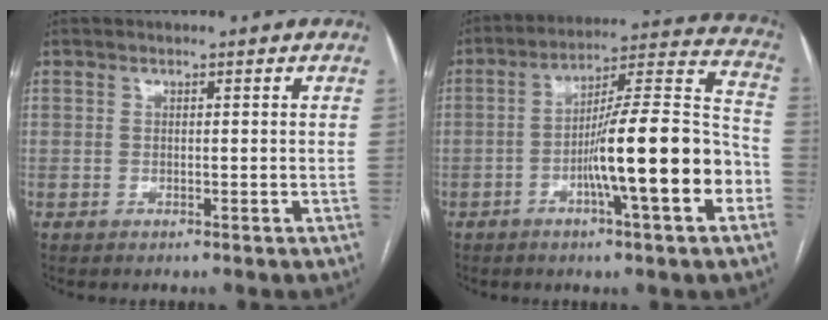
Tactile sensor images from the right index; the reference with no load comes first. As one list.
[{"total": 18.1, "force": [-5.4, 1.0, 17.2], "torque": [-0.257, 0.012, -0.086]}]